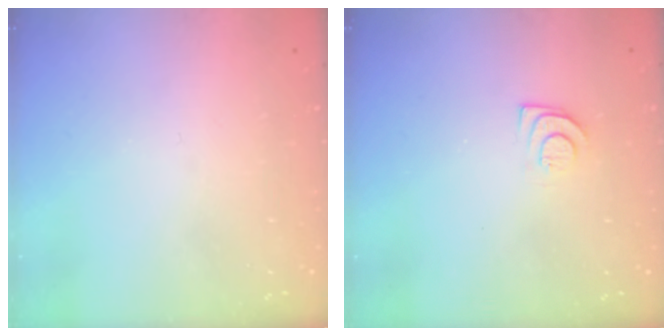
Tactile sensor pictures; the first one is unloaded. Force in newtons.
{"total": 7.9, "press": 7.8, "slide": 0.7}